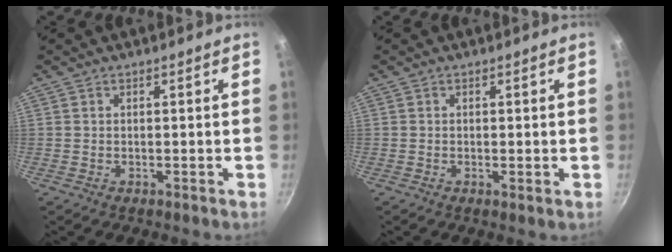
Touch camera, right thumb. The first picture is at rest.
{"total": 0.9, "force": [-0.1, 0.2, 0.9], "torque": [-0.018, -0.004, -0.005]}